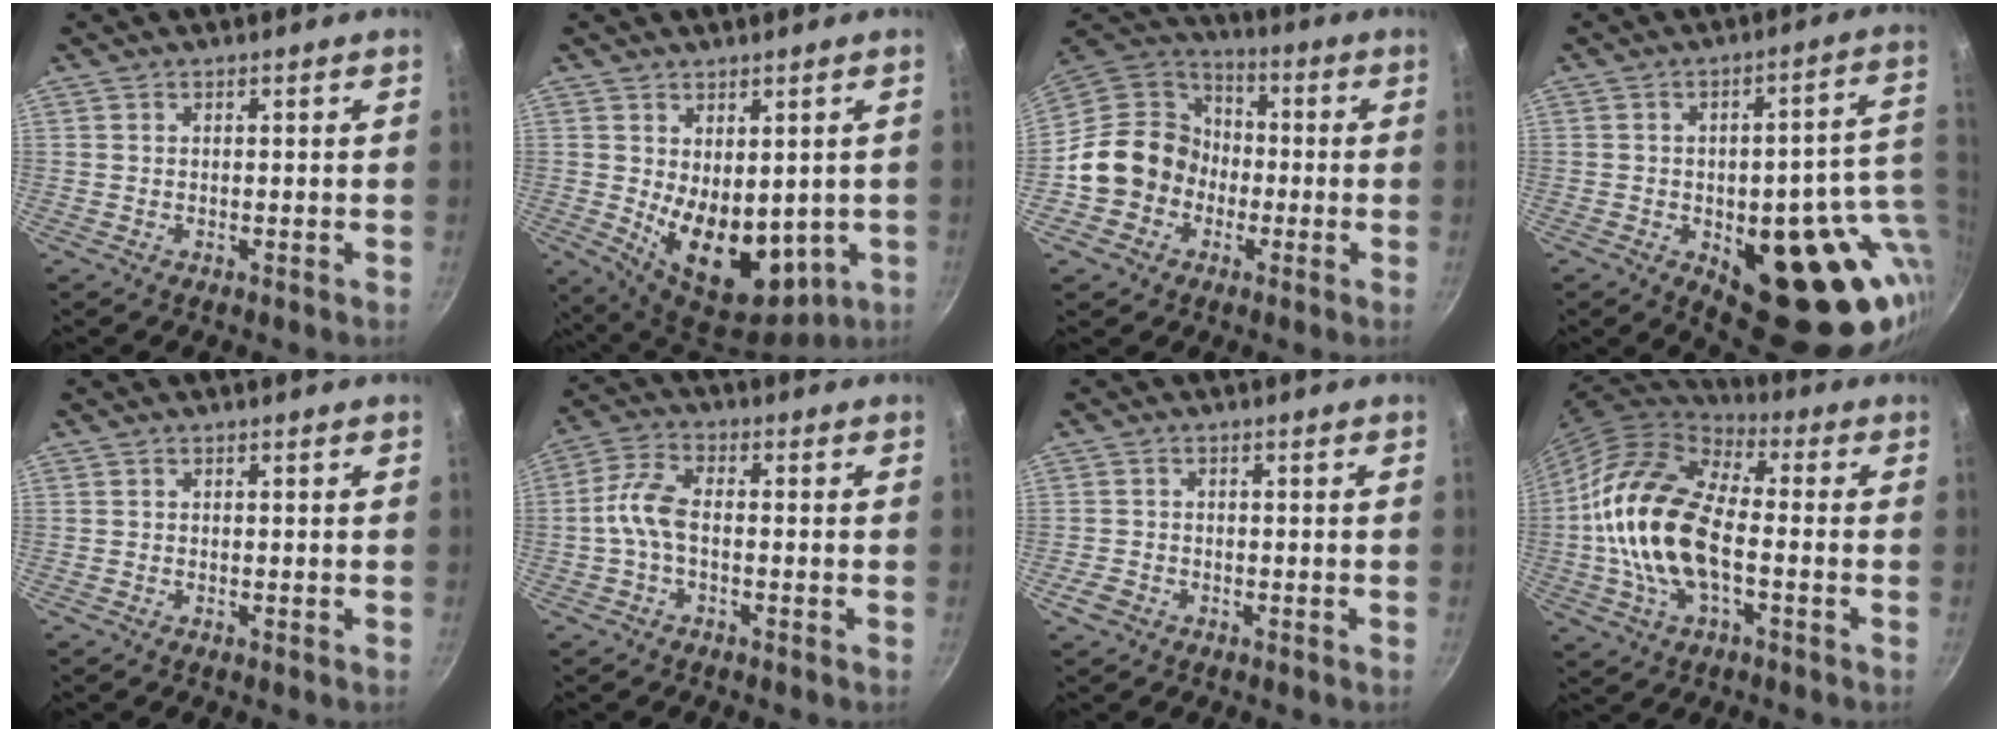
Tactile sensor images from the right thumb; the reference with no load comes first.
{"total": 14.6, "force": [-0.5, 9.0, 11.5], "torque": [-0.148, -0.036, 0.022]}
{"total": 14.6, "force": [-3.1, 12.9, 6.0], "torque": [-0.060, 0.046, -0.065]}
{"total": 24.1, "force": [-4.2, 11.6, 20.8], "torque": [-0.194, -0.005, -0.041]}
{"total": 0.0}
{"total": 6.5, "force": [-1.3, 3.5, 5.4], "torque": [-0.115, 0.030, -0.036]}
{"total": 2.8, "force": [-1.6, 2.0, 1.2], "torque": [-0.022, 0.014, -0.029]}
{"total": 20.2, "force": [-2.3, 10.7, 17.0], "torque": [-0.311, 0.032, -0.055]}